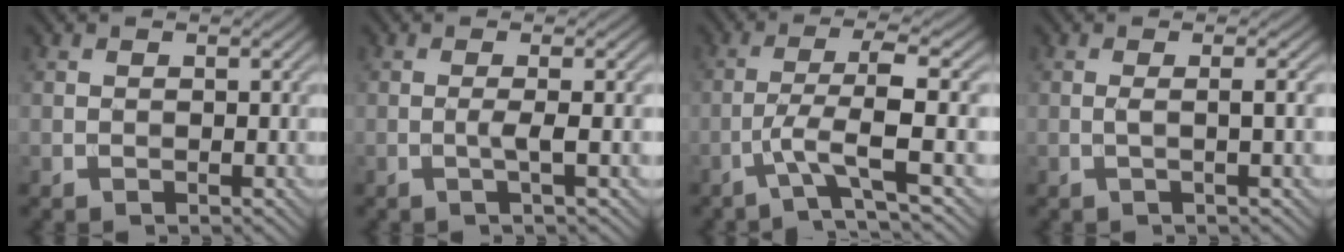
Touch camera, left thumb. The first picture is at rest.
{"total": 2.9, "force": [-0.3, 0.3, 2.8], "torque": [-0.049, 0.005, -0.014]}
{"total": 5.3, "force": [-1.6, 0.4, 5.0], "torque": [-0.092, 0.012, -0.047]}
{"total": 2.6, "force": [0.1, 0.5, 2.6], "torque": [-0.039, 0.007, -0.008]}